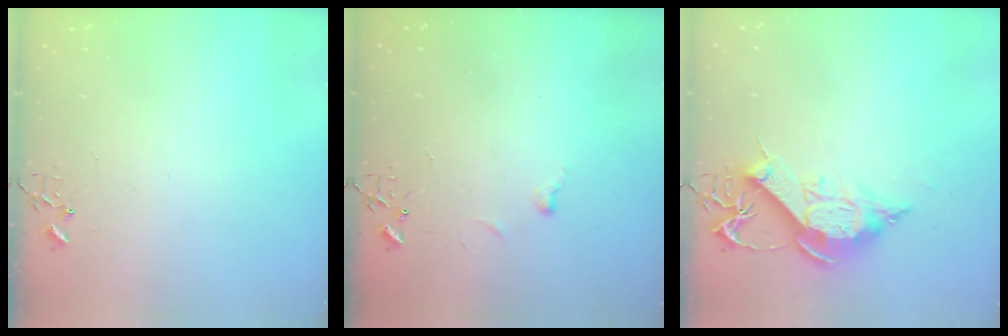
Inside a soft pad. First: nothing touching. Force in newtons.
{"total": 4.3, "press": 4.2, "slide": 0.7}
{"total": 12.1, "press": 12.1, "slide": 0.6}